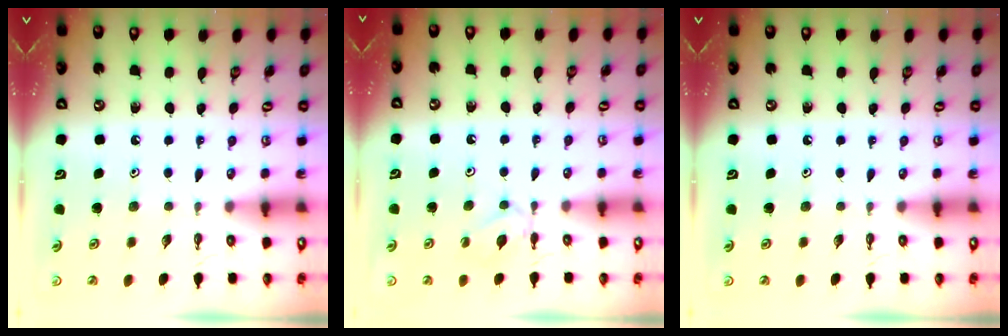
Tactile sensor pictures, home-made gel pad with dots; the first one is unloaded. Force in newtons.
{"total": 4.2, "press": 4.2, "slide": 0.5}
{"total": 0.0}